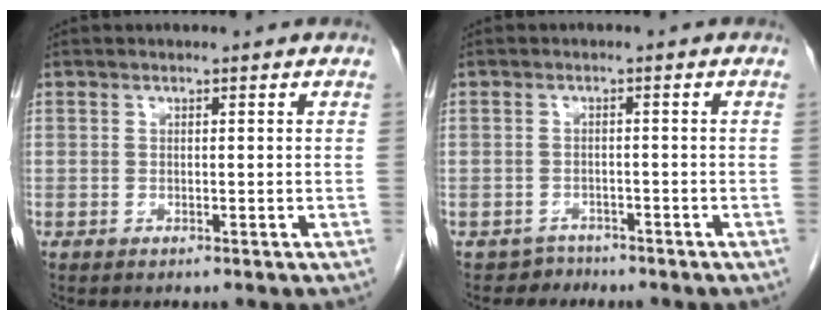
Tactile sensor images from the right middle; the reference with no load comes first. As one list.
[{"total": 2.2, "force": [-1.7, 1.0, -0.8], "torque": [0.012, 0.004, -0.030]}]